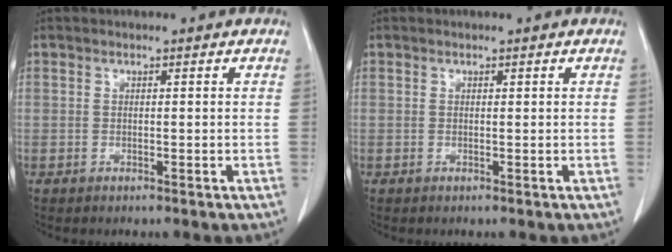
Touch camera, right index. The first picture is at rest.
{"total": 0.0}